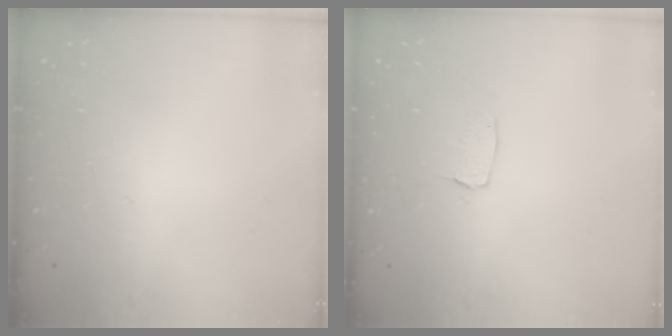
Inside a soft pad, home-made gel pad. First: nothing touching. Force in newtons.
{"total": 2.9, "press": 2.9, "slide": 0.2}